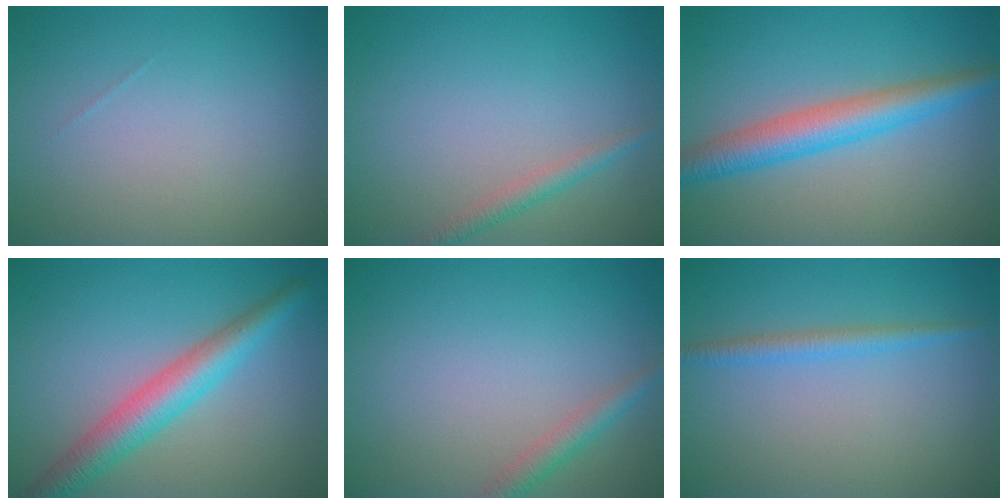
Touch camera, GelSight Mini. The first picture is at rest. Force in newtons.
{"total": 1.6, "press": 1.6, "slide": 0.1}
{"total": 4.8, "press": 4.8, "slide": 0.0}
{"total": 4.9, "press": 4.9, "slide": 0.3}
{"total": 2.0, "press": 2.0, "slide": 0.1}
{"total": 1.8, "press": 1.8, "slide": 0.1}